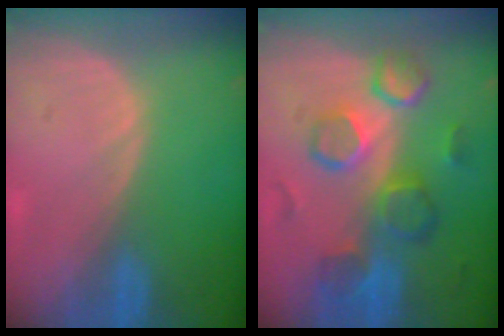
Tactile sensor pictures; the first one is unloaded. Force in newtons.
{"total": 10.2, "press": 9.1, "slide": 4.6}